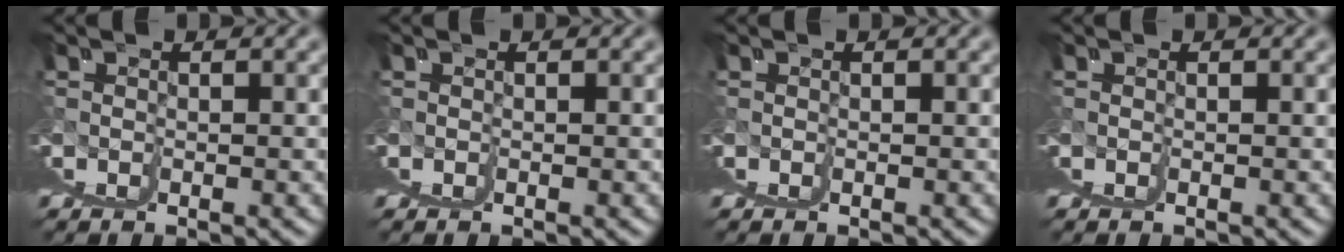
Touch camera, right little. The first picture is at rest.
{"total": 0.0}
{"total": 0.0}
{"total": 0.0}